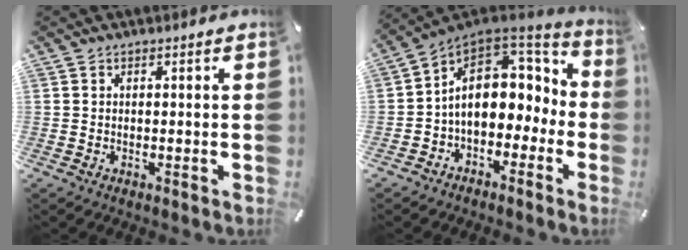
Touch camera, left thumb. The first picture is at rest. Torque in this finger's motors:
{"motor_torque": [2.04, 2.97, 1.64, 0.04, 0.52]}